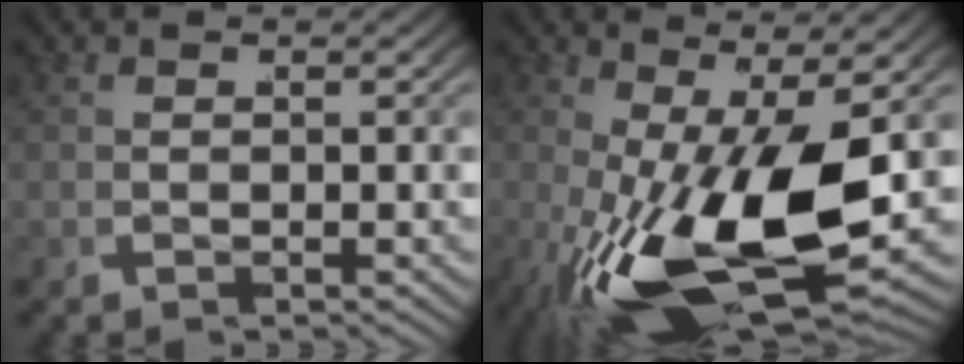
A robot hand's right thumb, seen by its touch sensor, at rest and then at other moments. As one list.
[{"total": 14.0, "force": [-2.1, 6.6, 12.2], "torque": [-0.241, -0.046, -0.011]}]